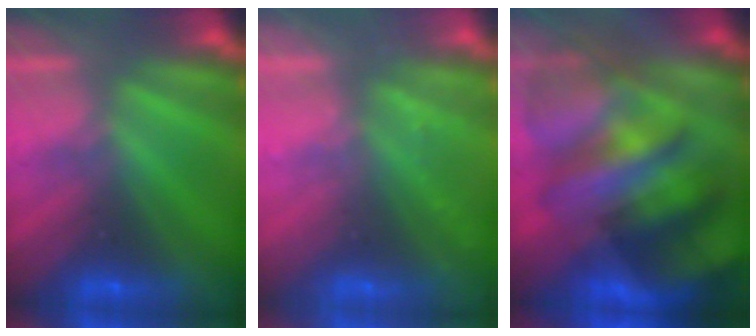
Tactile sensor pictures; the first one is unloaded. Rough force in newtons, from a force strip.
{"total": 2.2}
{"total": 8.2}